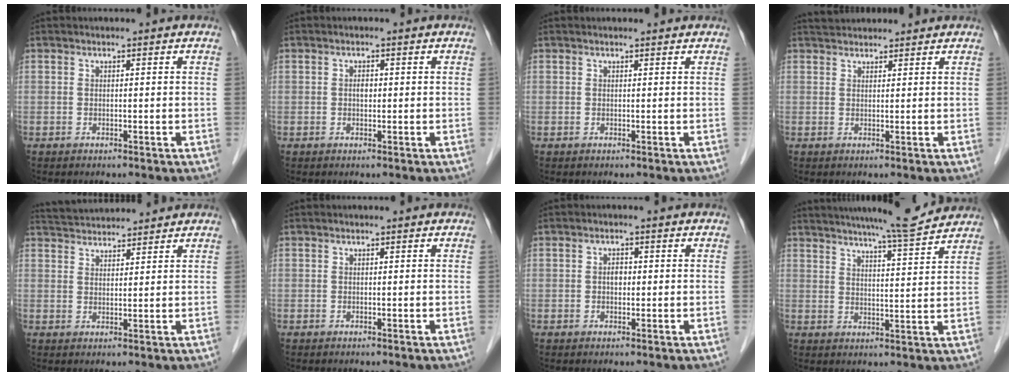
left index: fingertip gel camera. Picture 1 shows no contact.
{"total": 1.0, "force": [0.0, 0.7, 0.8], "torque": [-0.015, 0.002, 0.000]}
{"total": 1.8, "force": [1.7, 0.2, 0.5], "torque": [-0.012, 0.012, 0.018]}
{"total": 4.0, "force": [3.8, 0.9, 0.7], "torque": [-0.013, 0.037, 0.062]}
{"total": 7.5, "force": [7.3, 0.6, 1.5], "torque": [-0.034, 0.036, 0.120]}
{"total": 0.0}
{"total": 1.4, "force": [0.0, 0.9, 1.0], "torque": [-0.017, 0.004, -0.001]}
{"total": 12.0, "force": [11.0, -0.3, 4.6], "torque": [-0.075, 0.002, 0.151]}